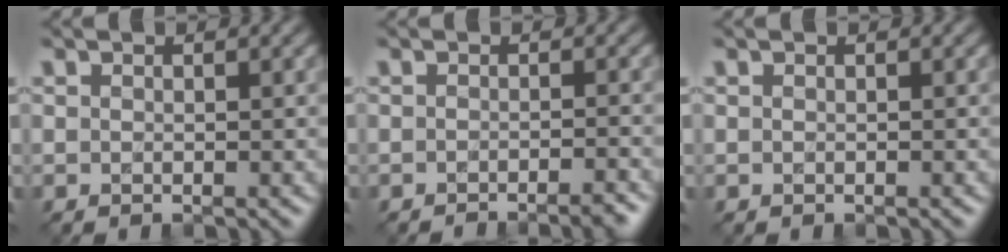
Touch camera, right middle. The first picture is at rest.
{"total": 2.4, "force": [-2.0, 0.4, 1.3], "torque": [-0.007, 0.001, -0.031]}
{"total": 0.0}